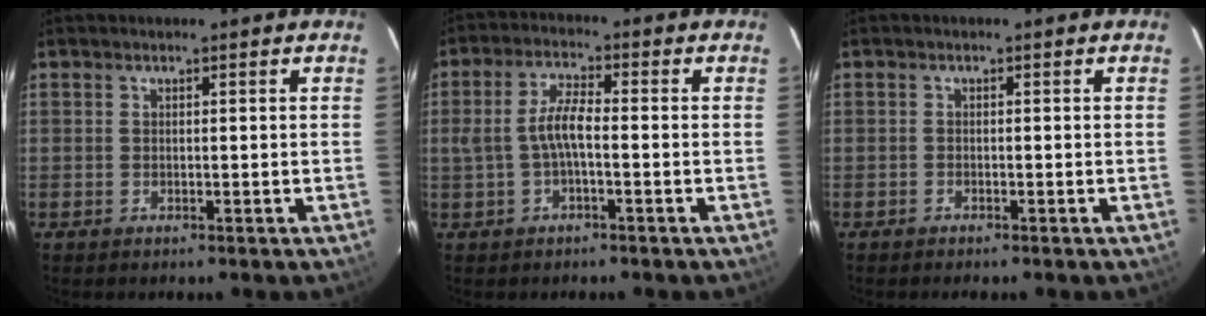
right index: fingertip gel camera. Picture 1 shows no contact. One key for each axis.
{"total": 5.2, "fx": -1.0, "fy": 1.5, "fz": 4.8, "tx": -0.102, "ty": 0.010, "tz": -0.017}
{"total": 0.5, "fx": -0.5, "fy": 0.1, "fz": 0.0, "tx": -0.003, "ty": 0.001, "tz": -0.010}